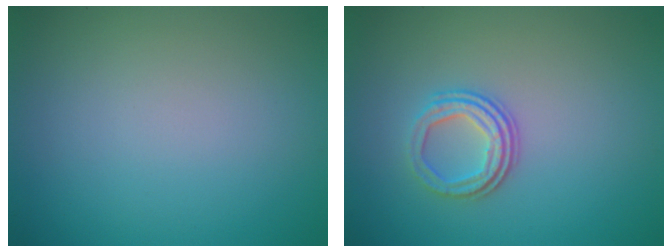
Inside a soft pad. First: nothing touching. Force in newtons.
{"total": 2.9, "press": 2.3, "slide": 1.7}